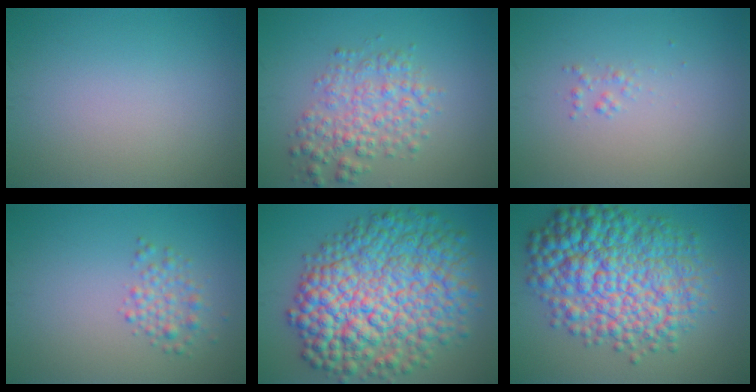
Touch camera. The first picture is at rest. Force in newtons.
{"total": 4.2, "press": 4.2, "slide": 0.1}
{"total": 0.7, "press": 0.7, "slide": 0.0}
{"total": 2.2, "press": 2.2, "slide": 0.1}
{"total": 13.5, "press": 13.5, "slide": 0.1}
{"total": 11.5, "press": 11.5, "slide": 0.1}